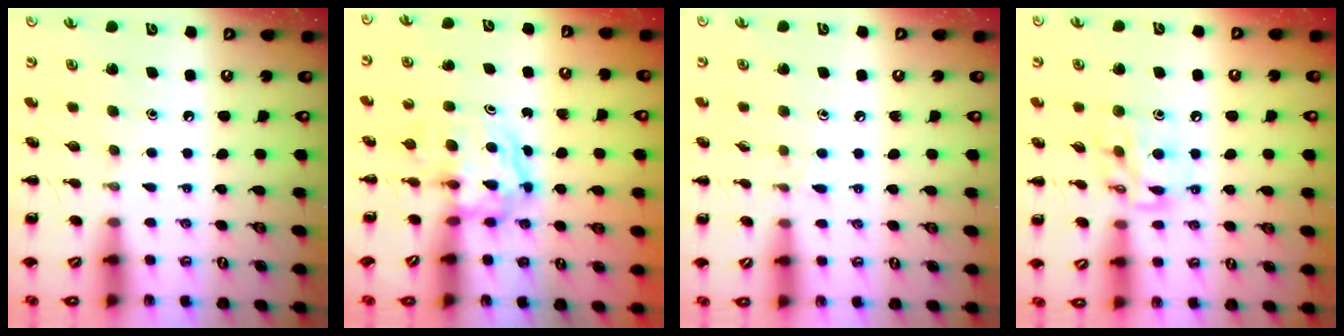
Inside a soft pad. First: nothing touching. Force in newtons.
{"total": 3.8, "press": 3.7, "slide": 0.5}
{"total": 5.8, "press": 5.3, "slide": 2.4}
{"total": 10.4, "press": 10.3, "slide": 1.1}